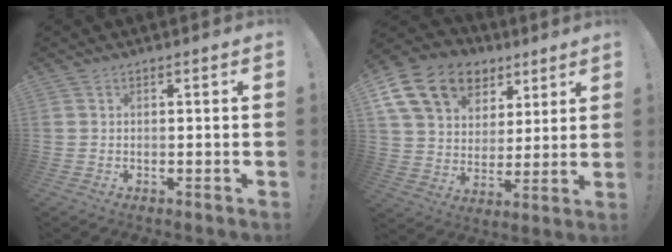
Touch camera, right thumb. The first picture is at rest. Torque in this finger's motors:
{"motor_torque": [0.50, 0.49, 0.94, 0.55, 0.43]}